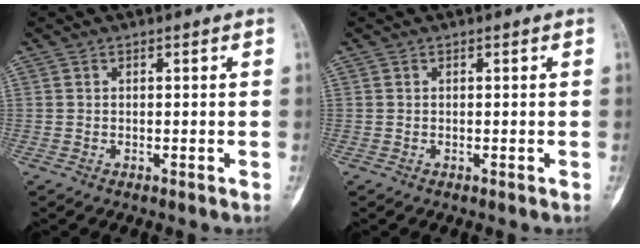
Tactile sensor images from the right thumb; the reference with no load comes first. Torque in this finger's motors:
{"motor_torque": [0.04, 0.04, 0.11, -0.11, 0.02]}